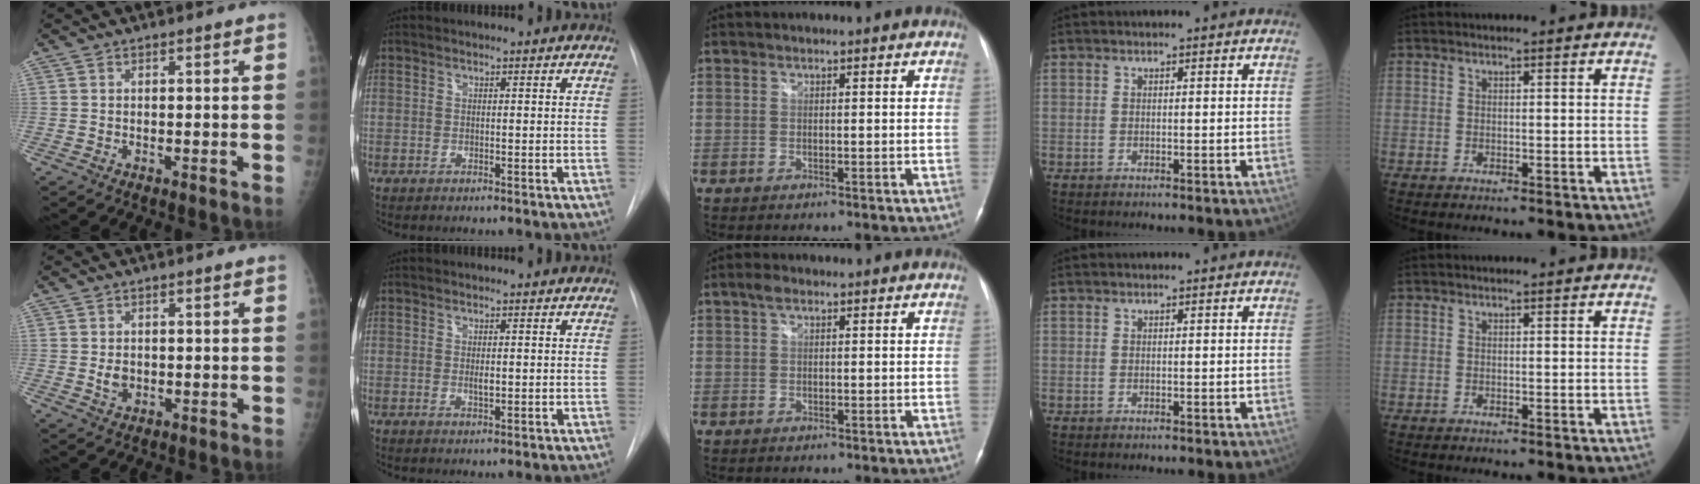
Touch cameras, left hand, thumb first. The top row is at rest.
{"thumb": {"total": 2.2, "force": [0.1, 1.6, 1.4], "torque": [-0.018, -0.002, 0.006]}, "index": {"total": 1.1, "force": [-0.5, 0.3, 0.9], "torque": [-0.017, -0.008, -0.008]}, "middle": {"total": 1.3, "force": [0.7, 0.6, 0.9], "torque": [-0.022, 0.012, 0.014]}}